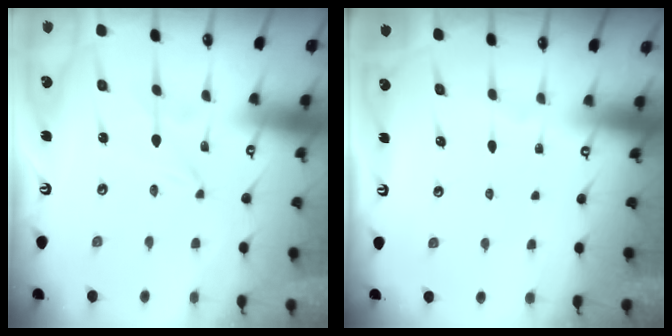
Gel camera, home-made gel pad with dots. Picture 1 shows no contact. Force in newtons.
{"total": 0.0}